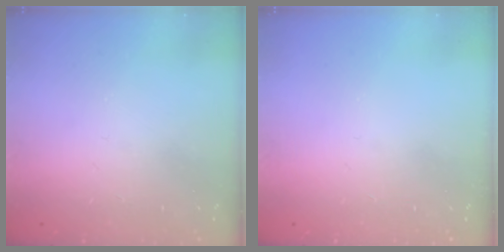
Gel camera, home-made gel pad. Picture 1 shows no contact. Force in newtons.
{"total": 0.0}